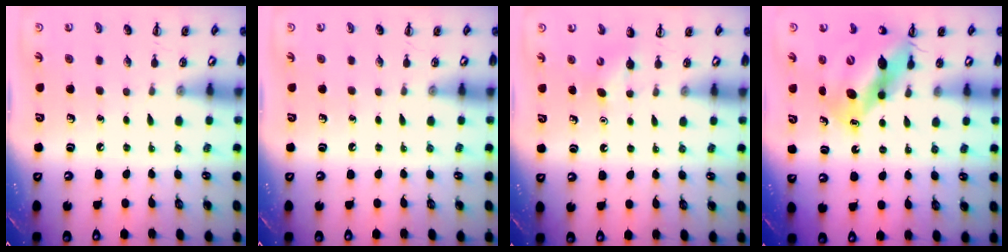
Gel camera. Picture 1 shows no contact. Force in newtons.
{"total": 0.0}
{"total": 2.7, "press": 2.6, "slide": 0.7}
{"total": 12.9, "press": 12.4, "slide": 3.6}